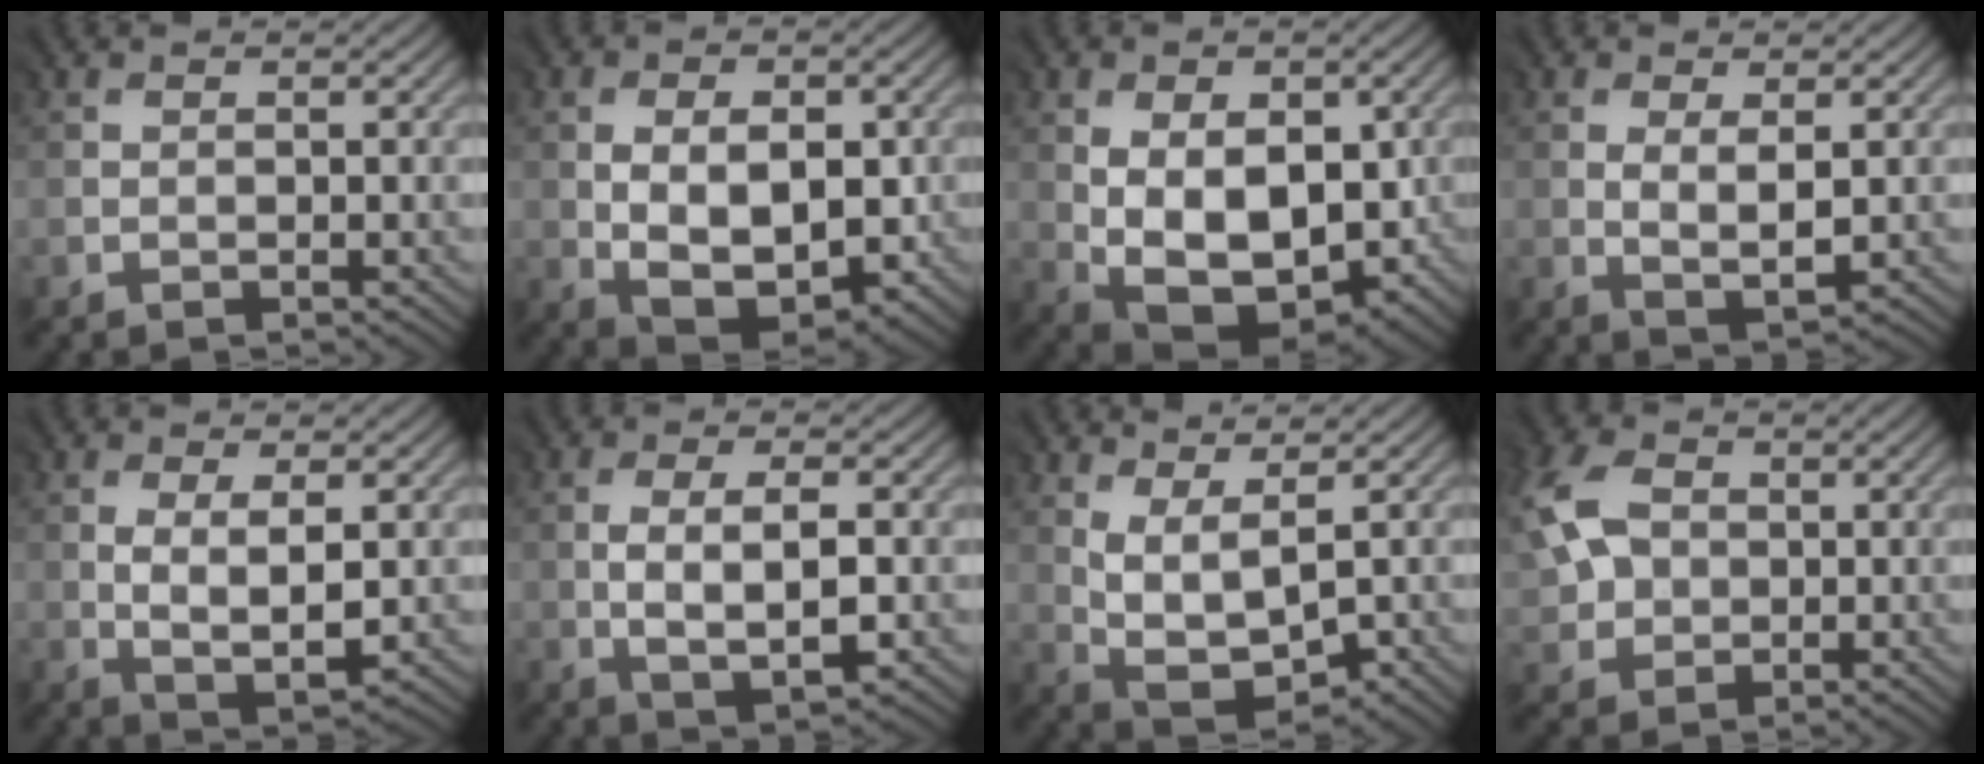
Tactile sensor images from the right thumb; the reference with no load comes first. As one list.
[{"total": 9.3, "force": [-0.6, 5.8, 7.2], "torque": [-0.129, -0.010, -0.004]}, {"total": 11.0, "force": [-0.4, 6.9, 8.6], "torque": [-0.158, -0.018, 0.006]}, {"total": 3.2, "force": [0.5, 1.3, 2.9], "torque": [-0.063, -0.008, 0.016]}, {"total": 5.3, "force": [0.1, 2.4, 4.7], "torque": [-0.096, -0.008, 0.010]}, {"total": 5.6, "force": [-0.7, 2.4, 5.1], "torque": [-0.098, -0.005, -0.007]}, {"total": 4.9, "force": [1.4, 2.3, 4.1], "torque": [-0.098, -0.007, 0.032]}, {"total": 7.2, "force": [1.4, 5.6, 4.3], "torque": [-0.131, 0.013, 0.019]}]